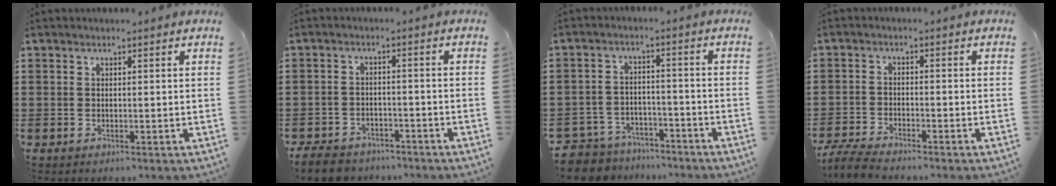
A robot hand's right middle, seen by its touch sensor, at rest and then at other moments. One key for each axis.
{"total": 4.6, "fx": -4.4, "fy": 1.2, "fz": 0.8, "tx": -0.027, "ty": 0.001, "tz": -0.091}
{"total": 5.4, "fx": -5.3, "fy": 1.0, "fz": -0.2, "tx": -0.016, "ty": 0.007, "tz": -0.116}
{"total": 4.2, "fx": -4.0, "fy": 0.2, "fz": 1.4, "tx": -0.045, "ty": -0.011, "tz": -0.084}